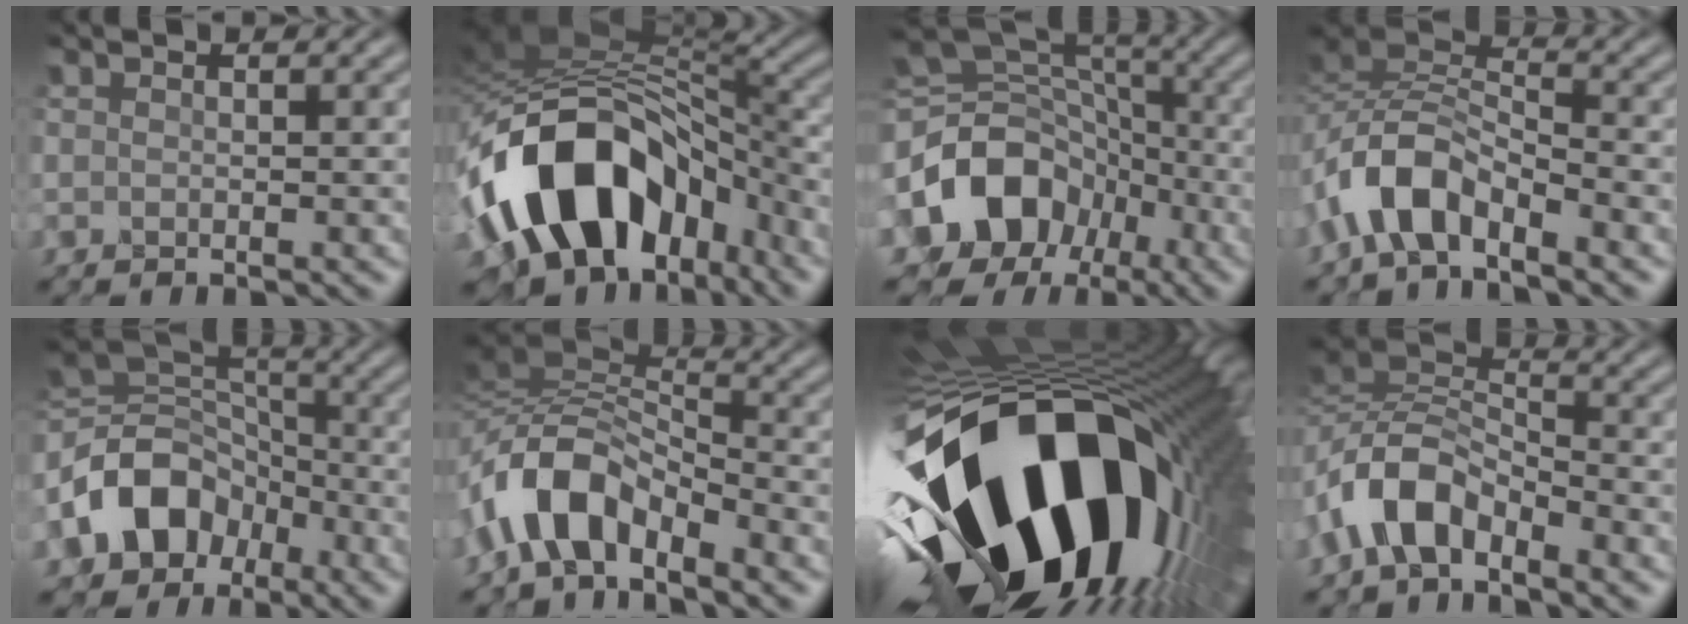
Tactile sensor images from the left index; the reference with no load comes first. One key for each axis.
{"total": 13.8, "fx": -5.1, "fy": 8.7, "fz": 9.5, "tx": -0.160, "ty": 0.014, "tz": -0.091}
{"total": 13.0, "fx": -3.7, "fy": 10.3, "fz": 7.0, "tx": -0.152, "ty": -0.007, "tz": -0.067}
{"total": 5.1, "fx": -3.3, "fy": 2.1, "fz": 3.2, "tx": -0.063, "ty": 0.013, "tz": -0.072}
{"total": 8.6, "fx": -3.8, "fy": 6.3, "fz": 4.4, "tx": -0.075, "ty": 0.015, "tz": -0.080}
{"total": 6.6, "fx": -3.5, "fy": 2.8, "fz": 4.8, "tx": -0.093, "ty": 0.014, "tz": -0.073}
{"total": 21.9, "fx": -4.2, "fy": 12.0, "fz": 17.9, "tx": -0.343, "ty": -0.085, "tz": -0.053}
{"total": 5.9, "fx": -3.3, "fy": 3.0, "fz": 3.8, "tx": -0.076, "ty": 0.012, "tz": -0.073}